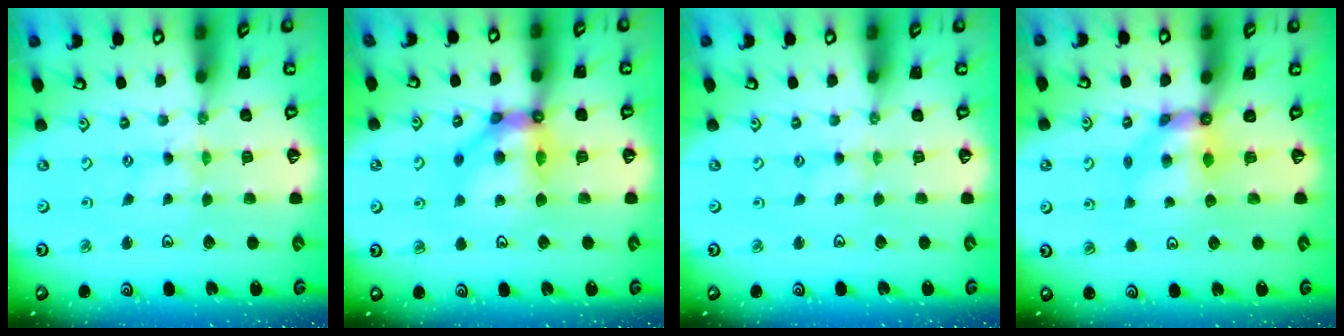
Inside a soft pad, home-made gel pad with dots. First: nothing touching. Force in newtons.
{"total": 10.9, "press": 10.7, "slide": 1.9}
{"total": 2.0, "press": 2.0, "slide": 0.3}
{"total": 6.3, "press": 6.3, "slide": 0.4}